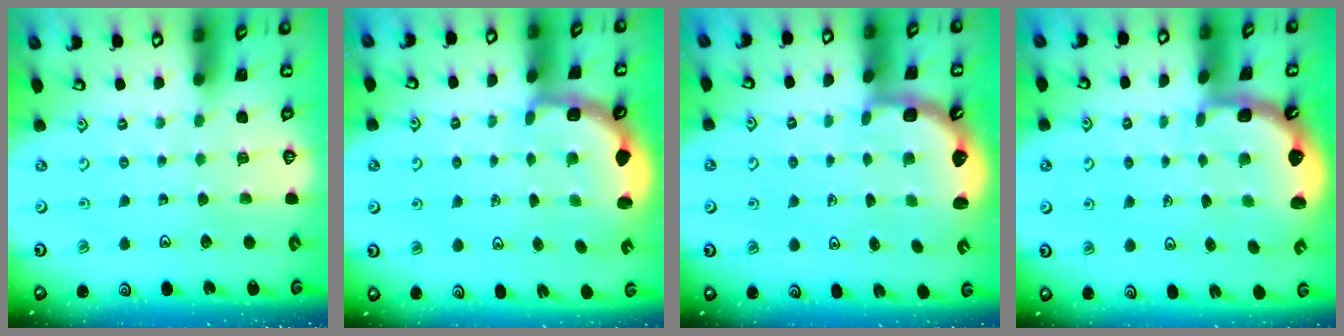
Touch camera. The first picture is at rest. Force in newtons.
{"total": 3.8, "press": 3.2, "slide": 2.1}
{"total": 2.5, "press": 2.1, "slide": 1.3}
{"total": 2.4, "press": 1.7, "slide": 1.6}